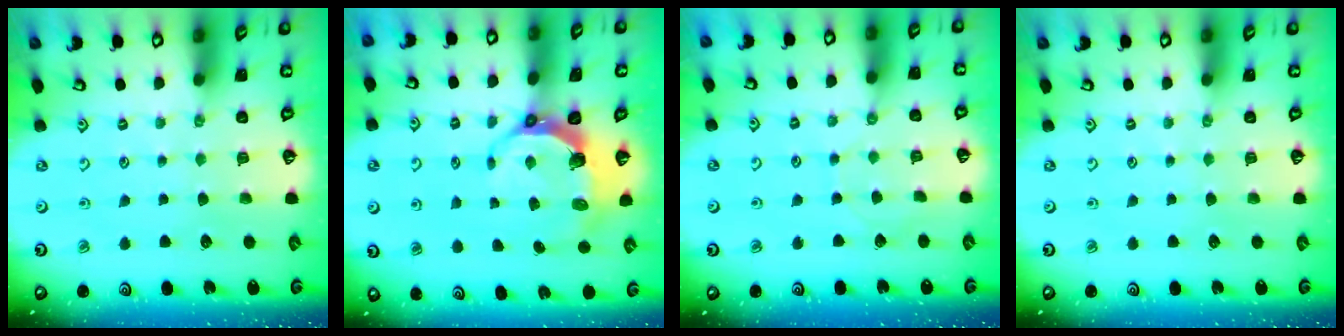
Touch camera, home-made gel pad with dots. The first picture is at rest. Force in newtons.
{"total": 8.0, "press": 6.6, "slide": 4.5}
{"total": 2.9, "press": 2.9, "slide": 0.3}
{"total": 0.0}